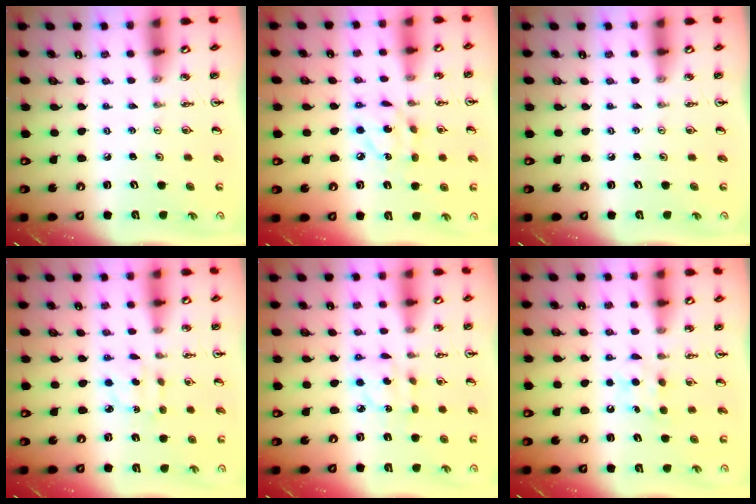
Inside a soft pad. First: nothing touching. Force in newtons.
{"total": 8.5, "press": 8.4, "slide": 0.4}
{"total": 0.0}
{"total": 4.2, "press": 4.2, "slide": 0.6}
{"total": 4.9, "press": 4.9, "slide": 0.2}
{"total": 5.8, "press": 5.7, "slide": 1.0}